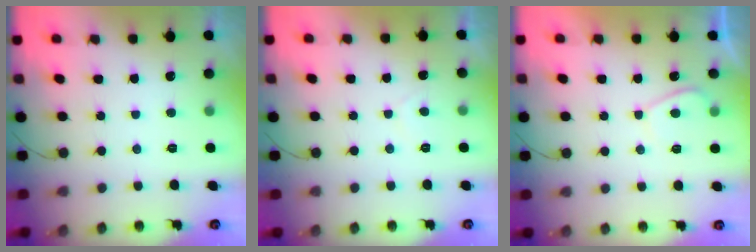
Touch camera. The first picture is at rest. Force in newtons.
{"total": 0.8, "press": 0.6, "slide": 0.4}
{"total": 3.1, "press": 3.1, "slide": 0.7}